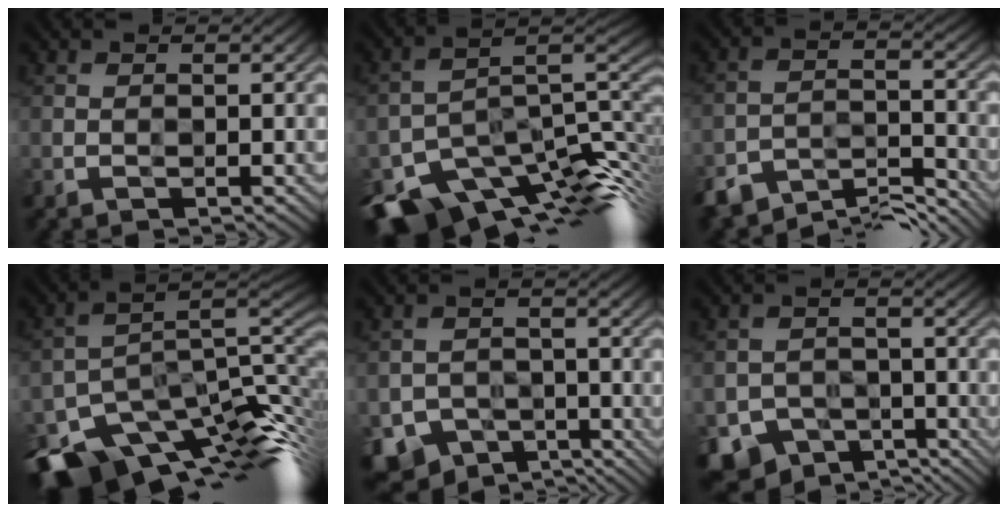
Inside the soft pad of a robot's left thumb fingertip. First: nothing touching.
{"total": 13.4, "force": [-9.1, 5.6, 8.0], "torque": [-0.151, -0.015, -0.145]}
{"total": 8.1, "force": [-7.8, 1.7, 1.6], "torque": [-0.031, -0.002, -0.142]}
{"total": 14.2, "force": [-8.6, 6.5, 9.1], "torque": [-0.177, -0.021, -0.139]}
{"total": 6.5, "force": [-5.0, 4.0, 1.0], "torque": [-0.012, -0.010, -0.085]}
{"total": 7.1, "force": [-5.8, 4.0, 0.9], "torque": [-0.007, -0.009, -0.097]}